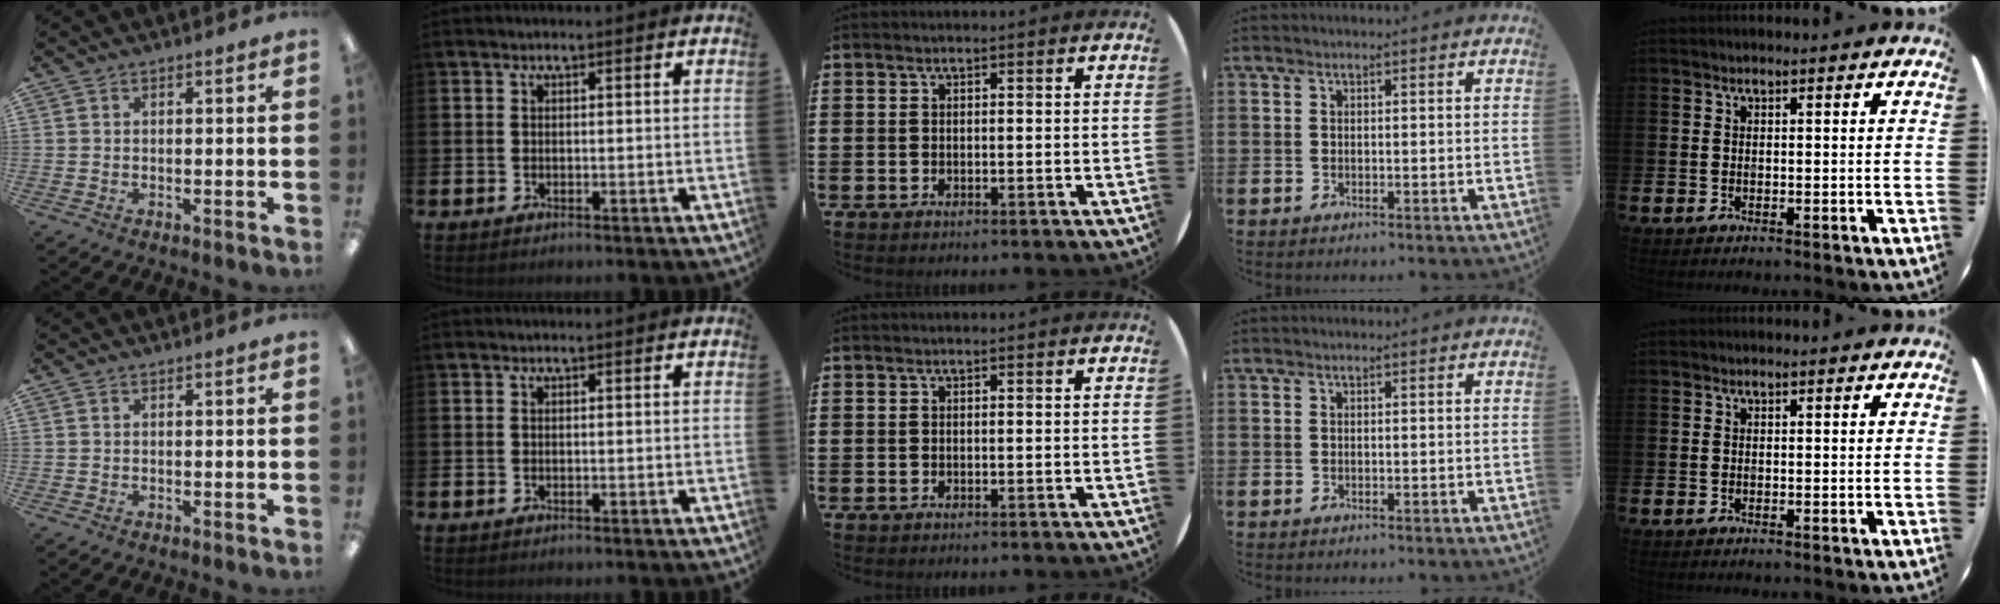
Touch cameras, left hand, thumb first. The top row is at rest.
{}